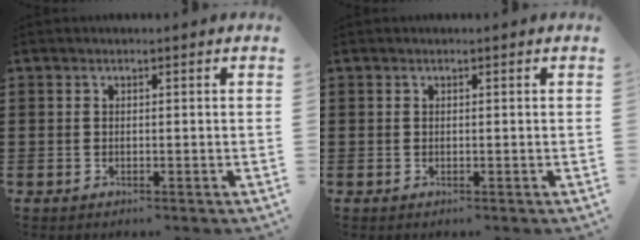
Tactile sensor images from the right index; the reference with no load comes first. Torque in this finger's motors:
{"motor_torque": [0.00, 0.00, 0.00, 0.00]}